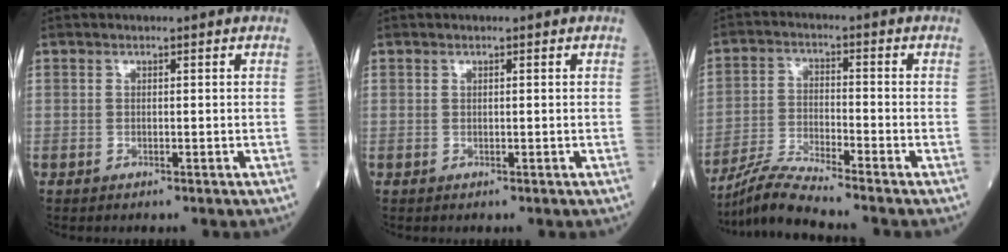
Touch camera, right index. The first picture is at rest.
{"total": 0.0}
{"total": 7.4, "force": [-6.8, -1.6, 2.5], "torque": [-0.059, -0.021, -0.130]}